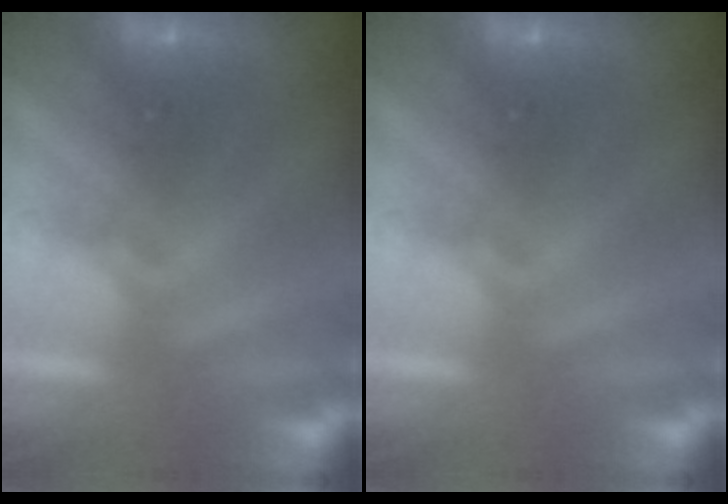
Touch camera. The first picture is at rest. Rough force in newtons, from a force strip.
{"total": 0.0}